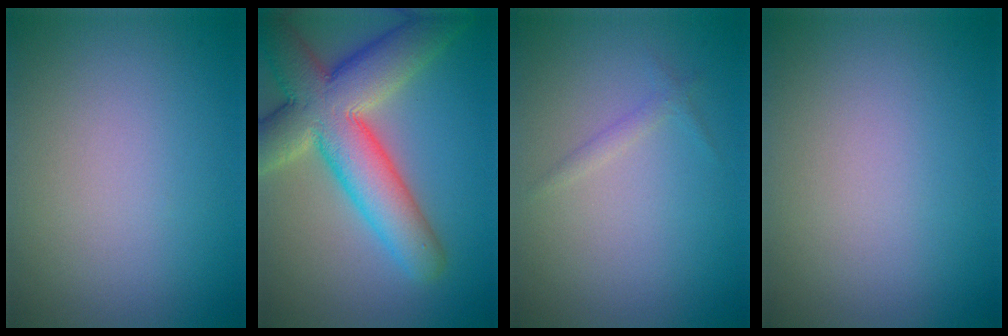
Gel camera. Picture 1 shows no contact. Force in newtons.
{"total": 10.7, "press": 10.6, "slide": 0.8}
{"total": 0.8, "press": 0.8, "slide": 0.0}
{"total": 0.0}